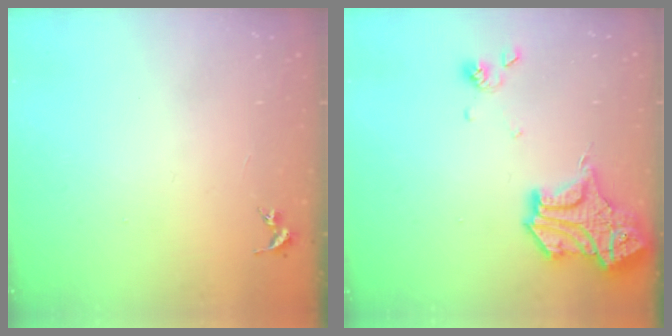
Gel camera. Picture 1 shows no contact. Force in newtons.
{"total": 19.9, "press": 19.8, "slide": 1.8}